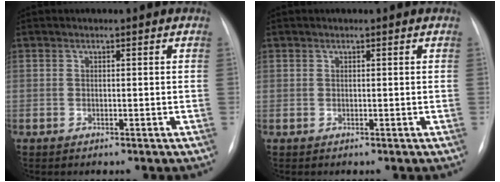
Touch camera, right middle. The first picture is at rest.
{"total": 0.5, "force": [0.0, 0.5, -0.1], "torque": [0.010, 0.006, -0.004]}